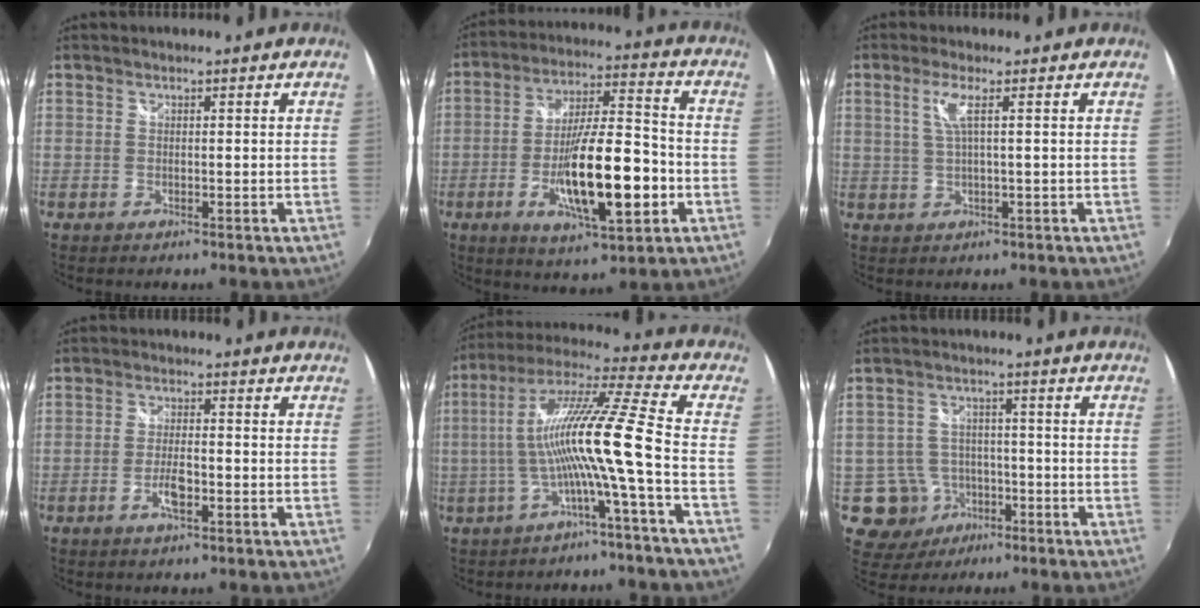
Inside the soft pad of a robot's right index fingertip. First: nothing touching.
{"total": 17.3, "force": [-5.1, 4.5, 15.9], "torque": [-0.283, -0.007, -0.080]}
{"total": 3.3, "force": [0.9, -0.5, 3.2], "torque": [-0.060, 0.001, 0.021]}
{"total": 4.3, "force": [-1.8, 1.4, 3.7], "torque": [-0.076, -0.003, -0.034]}
{"total": 13.1, "force": [-3.2, -1.8, 12.6], "torque": [-0.219, 0.004, -0.058]}
{"total": 8.8, "force": [-3.2, 8.0, 1.4], "torque": [-0.052, 0.023, -0.037]}